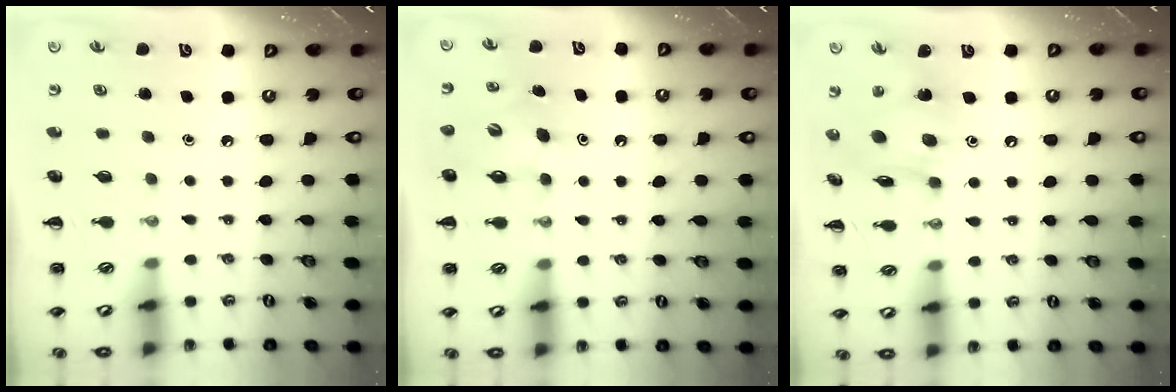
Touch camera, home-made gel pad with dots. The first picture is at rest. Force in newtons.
{"total": 4.4, "press": 4.2, "slide": 1.3}
{"total": 12.1, "press": 12.0, "slide": 1.4}